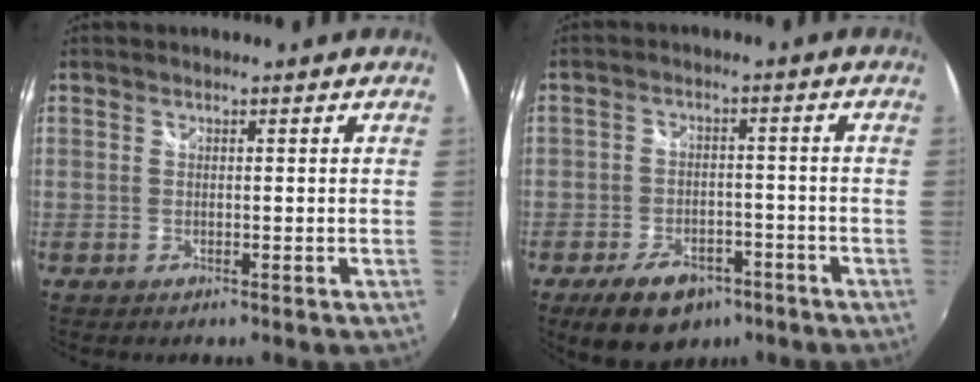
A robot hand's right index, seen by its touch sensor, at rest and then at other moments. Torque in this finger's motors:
{"motor_torque": [0.21, -0.22, -0.05, -0.06]}